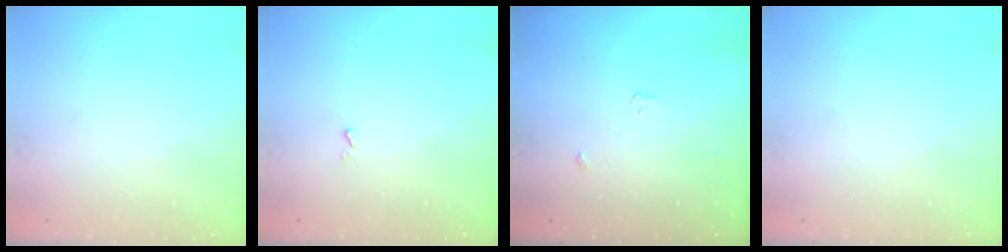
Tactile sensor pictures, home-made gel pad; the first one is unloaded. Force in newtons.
{"total": 3.3, "press": 3.2, "slide": 0.5}
{"total": 2.8, "press": 2.8, "slide": 0.5}
{"total": 0.0}